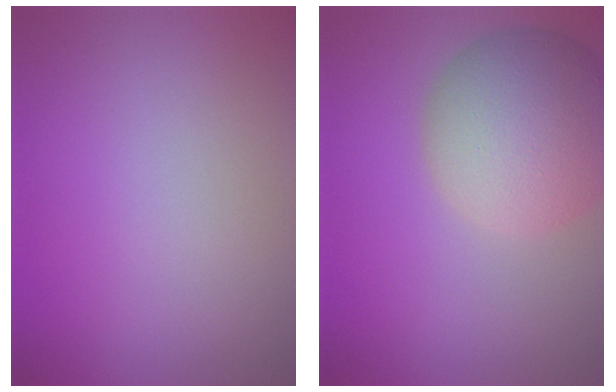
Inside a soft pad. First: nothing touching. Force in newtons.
{"total": 8.9, "press": 8.8, "slide": 0.8}